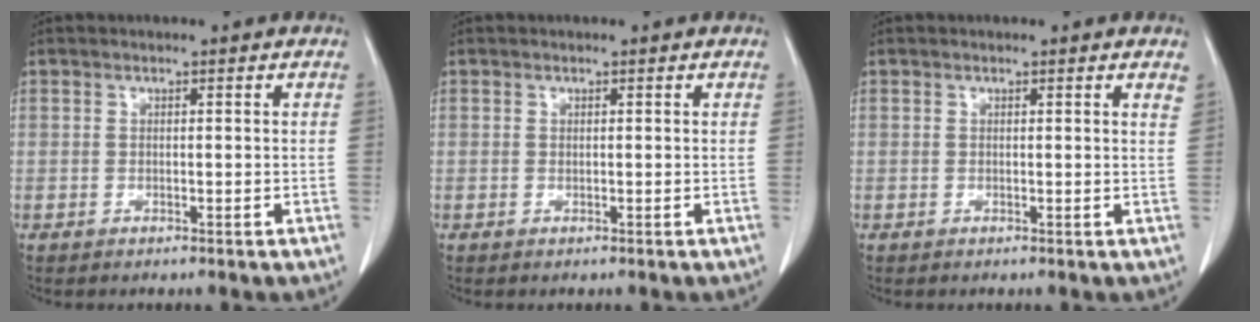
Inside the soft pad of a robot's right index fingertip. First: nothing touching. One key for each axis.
{"total": 0.0}
{"total": 1.2, "fx": 1.0, "fy": 0.0, "fz": 0.6, "tx": -0.010, "ty": -0.003, "tz": 0.002}